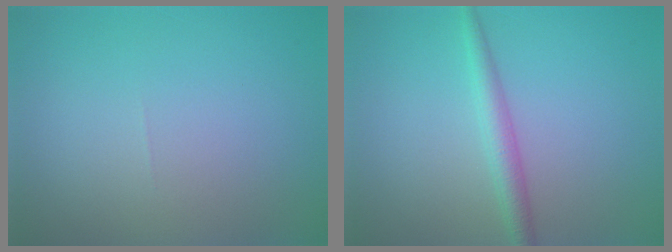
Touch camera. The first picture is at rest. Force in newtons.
{"total": 2.2, "press": 2.2, "slide": 0.1}